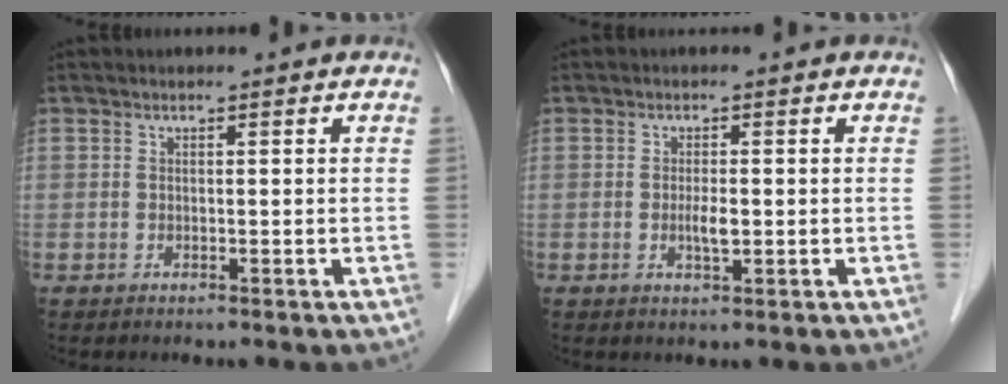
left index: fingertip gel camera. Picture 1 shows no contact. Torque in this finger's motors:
{"motor_torque": [0.28, 0.21, 0.03, 0.03]}